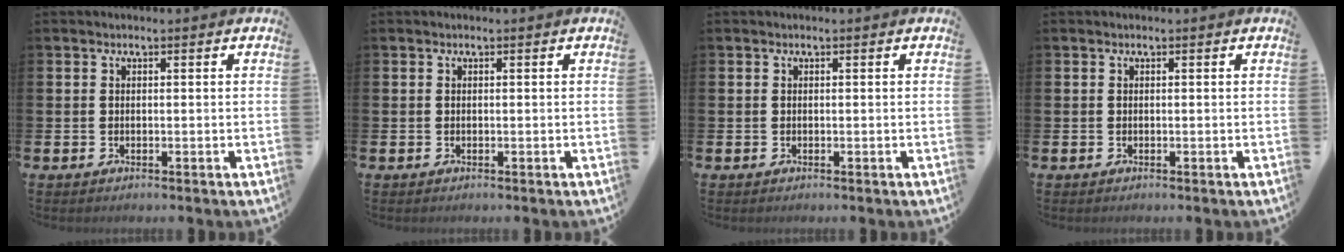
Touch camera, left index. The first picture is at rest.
{"total": 0.0}
{"total": 0.0}
{"total": 0.0}